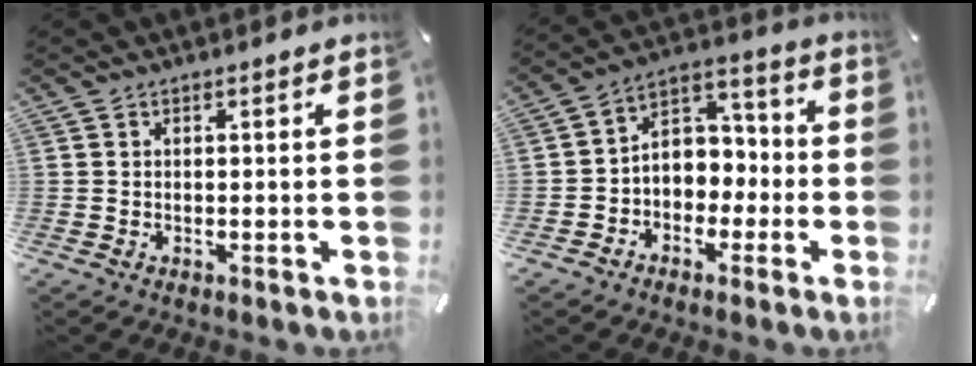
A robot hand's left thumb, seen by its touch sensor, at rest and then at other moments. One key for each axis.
{"total": 6.7, "fx": -1.6, "fy": 6.3, "fz": 1.5, "tx": -0.026, "ty": 0.010, "tz": -0.028}